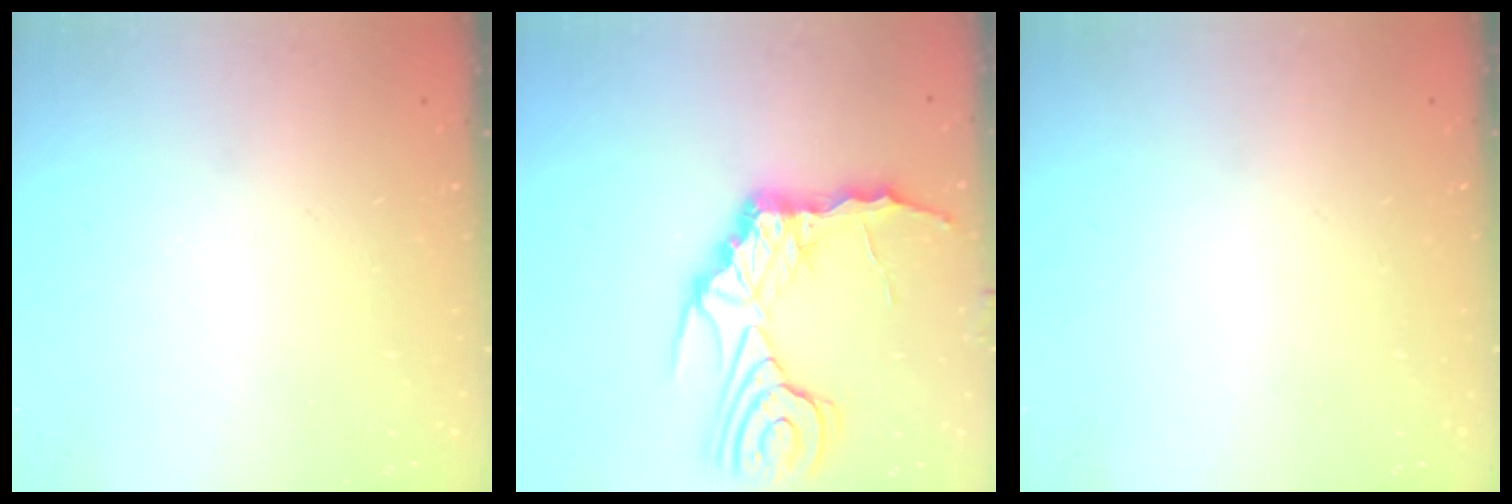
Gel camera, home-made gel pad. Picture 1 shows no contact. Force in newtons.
{"total": 15.1, "press": 15.1, "slide": 0.9}
{"total": 0.0}